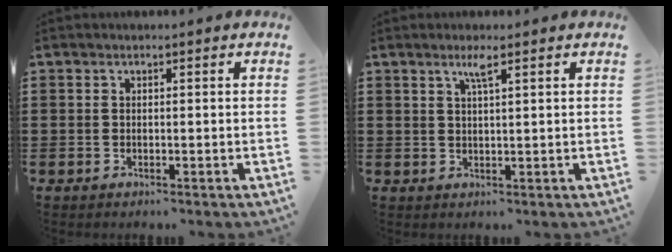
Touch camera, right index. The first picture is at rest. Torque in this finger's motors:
{"motor_torque": [0.02, -0.02, 0.01, 0.05]}